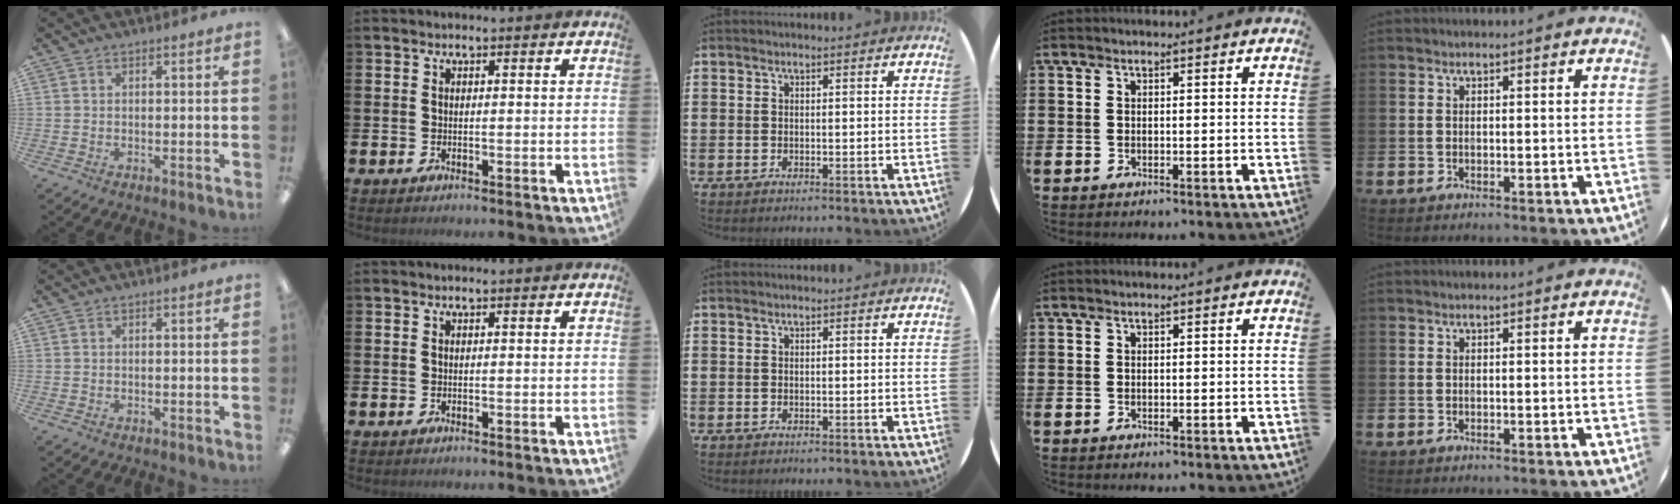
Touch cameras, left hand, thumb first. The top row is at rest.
{}